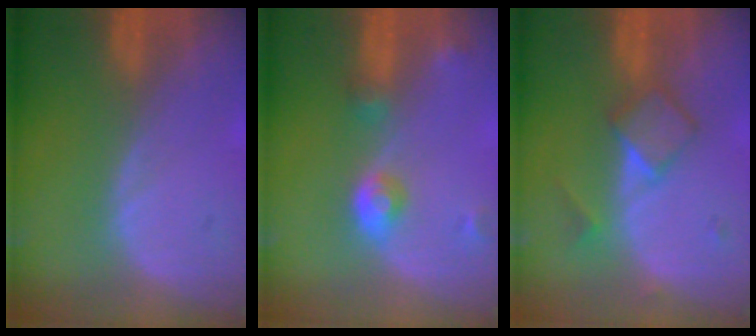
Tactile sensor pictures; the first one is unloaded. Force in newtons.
{"total": 4.6, "press": 4.2, "slide": 1.9}
{"total": 4.9, "press": 4.7, "slide": 1.4}